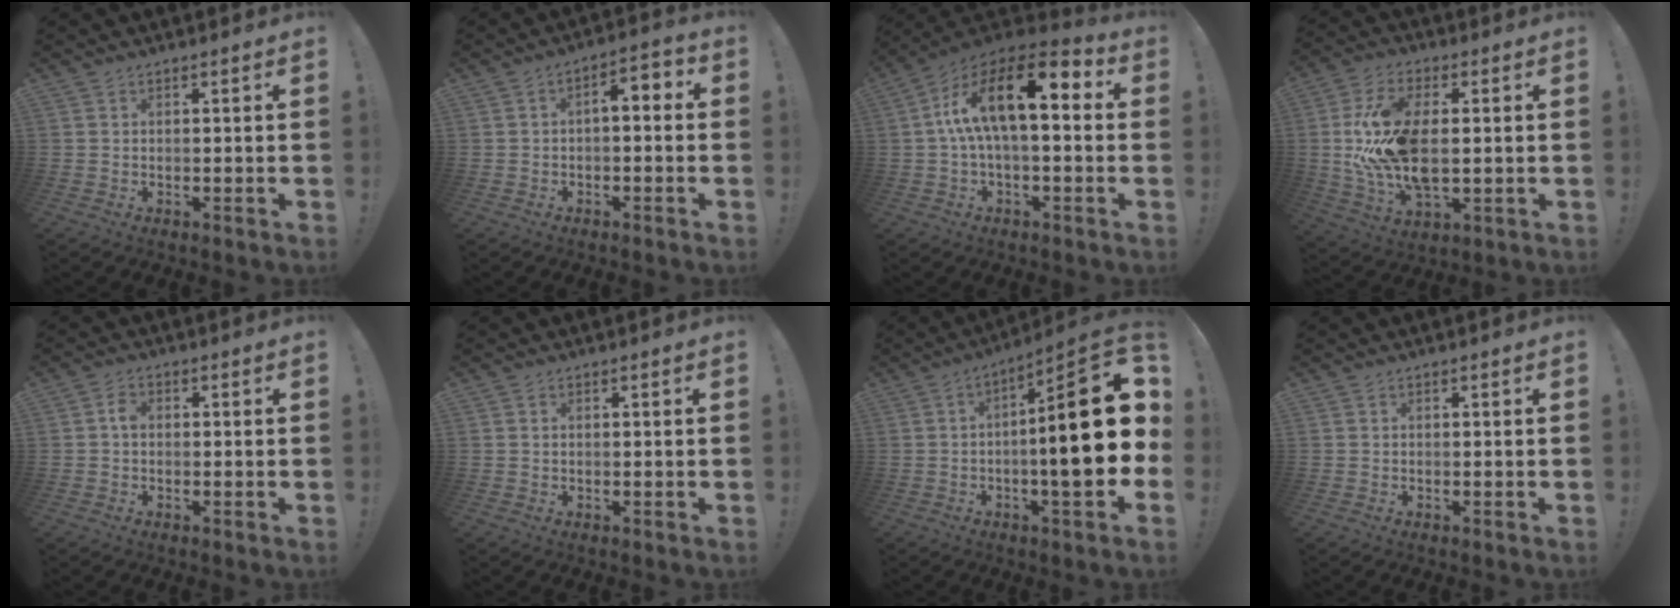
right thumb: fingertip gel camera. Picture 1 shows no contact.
{"total": 4.5, "force": [-1.0, 2.2, 3.8], "torque": [-0.052, 0.003, -0.022]}
{"total": 16.8, "force": [3.7, 6.5, 15.1], "torque": [-0.272, -0.016, 0.055]}
{"total": 18.0, "force": [0.7, 10.4, 14.7], "torque": [-0.277, 0.000, 0.016]}
{"total": 2.5, "force": [-0.2, 1.7, 1.7], "torque": [-0.029, 0.008, -0.006]}
{"total": 0.6, "force": [0.4, 0.3, 0.3], "torque": [0.002, -0.002, 0.006]}
{"total": 23.1, "force": [0.0, 5.2, 22.5], "torque": [-0.339, -0.002, -0.006]}
{"total": 0.0}